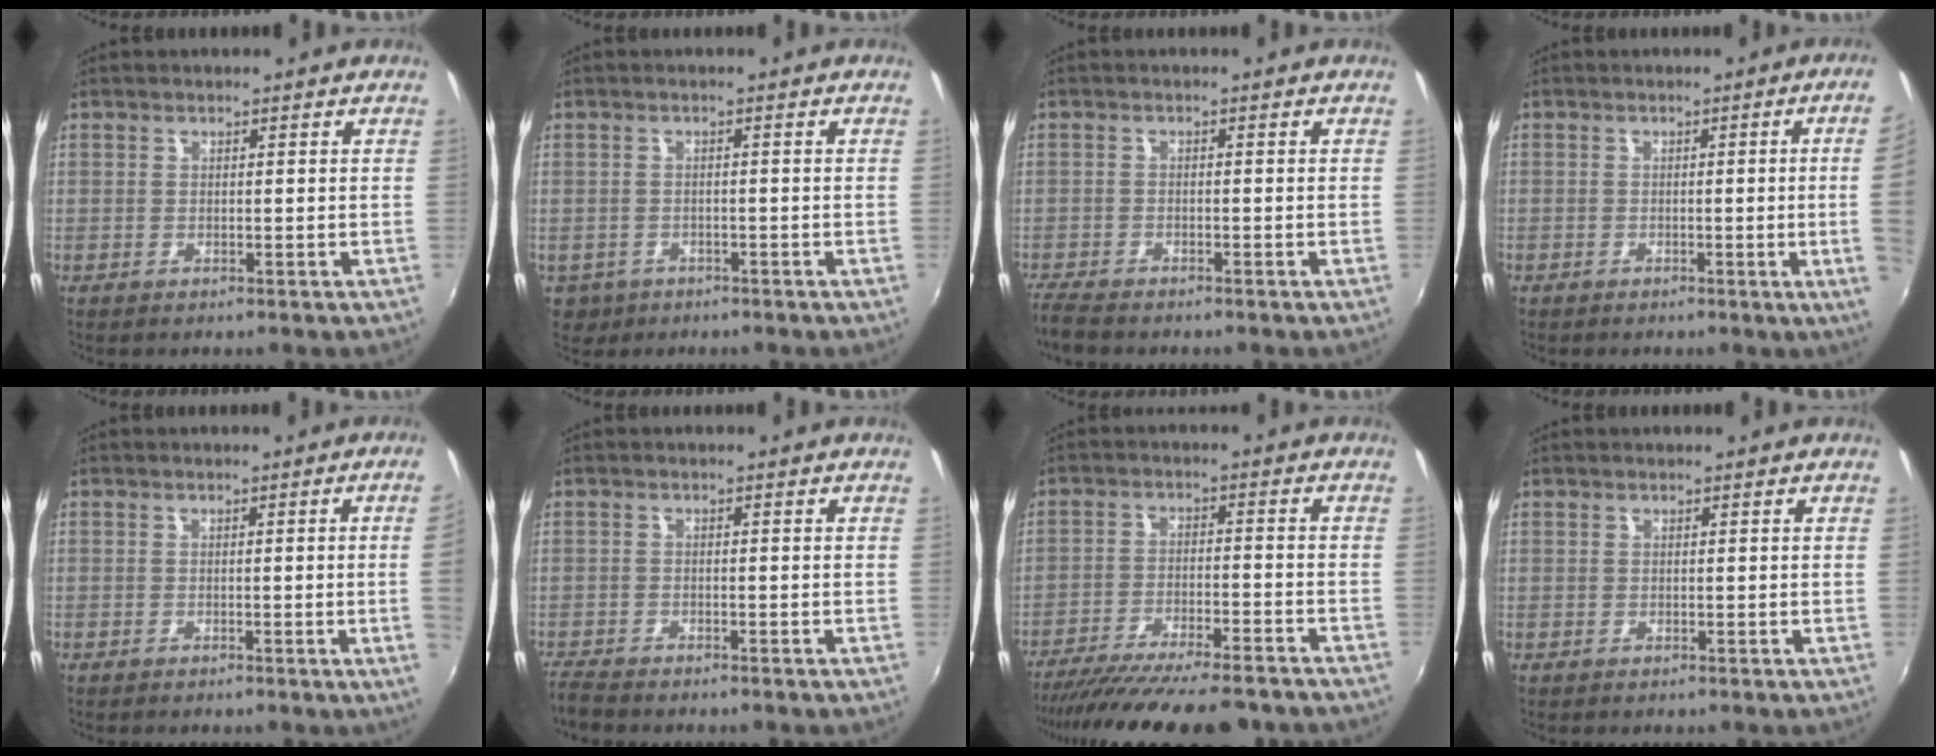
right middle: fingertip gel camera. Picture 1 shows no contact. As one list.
[{"total": 4.9, "force": [-2.1, 4.0, 1.8], "torque": [-0.045, -0.007, -0.026]}, {"total": 4.3, "force": [-4.0, 0.7, 1.4], "torque": [-0.043, -0.019, -0.077]}, {"total": 7.5, "force": [-0.3, -1.5, 7.3], "torque": [-0.086, -0.009, -0.001]}, {"total": 3.4, "force": [-0.1, -1.8, 2.9], "torque": [-0.051, -0.011, 0.006]}, {"total": 3.7, "force": [-3.6, 0.5, 0.9], "torque": [-0.033, -0.017, -0.071]}, {"total": 18.8, "force": [-16.4, 2.9, 8.8], "torque": [-0.170, -0.039, -0.244]}, {"total": 0.0}]